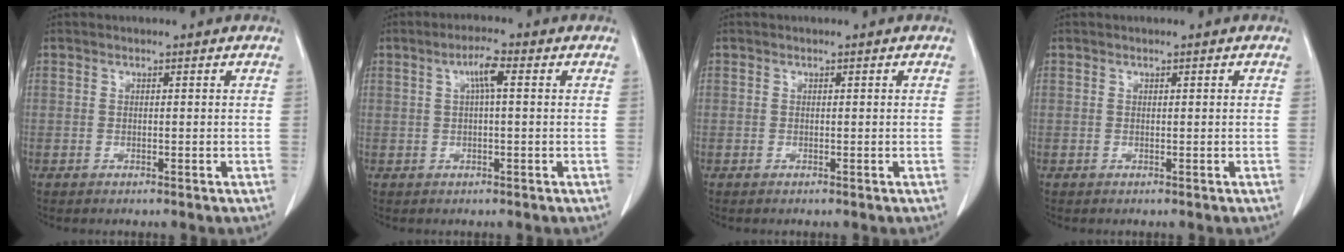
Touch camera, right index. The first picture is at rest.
{"total": 3.4, "force": [0.9, 0.4, 3.3], "torque": [-0.060, 0.009, 0.015]}
{"total": 0.0}
{"total": 0.0}